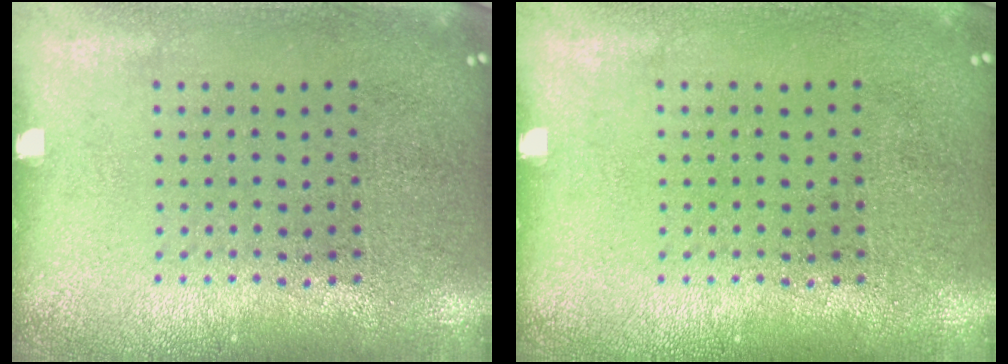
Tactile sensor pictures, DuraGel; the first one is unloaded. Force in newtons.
{"total": 0.0}